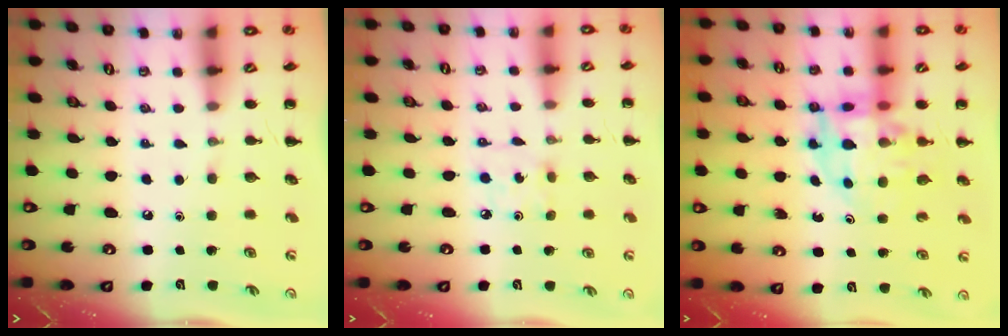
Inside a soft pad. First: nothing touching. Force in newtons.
{"total": 2.5, "press": 2.4, "slide": 0.8}
{"total": 11.2, "press": 10.7, "slide": 3.3}